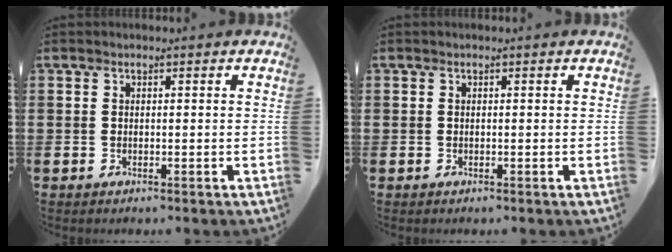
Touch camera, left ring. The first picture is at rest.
{"total": 0.0}